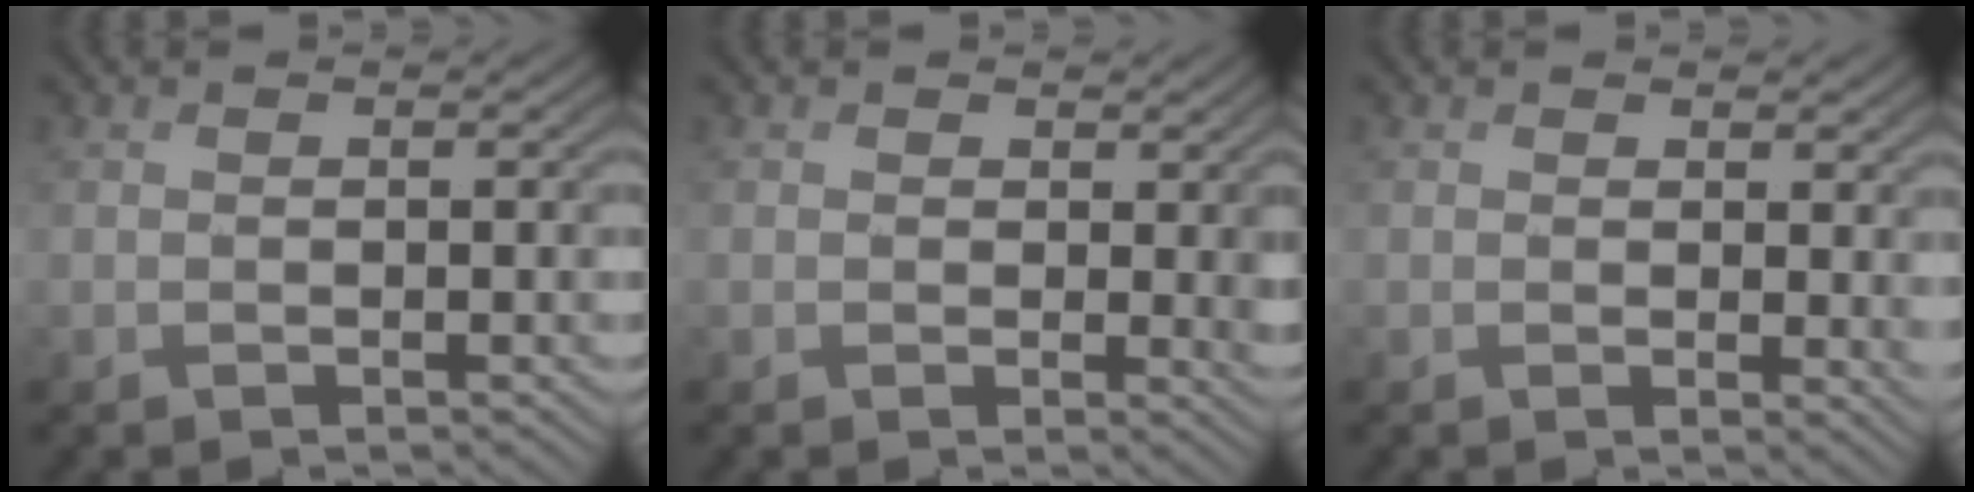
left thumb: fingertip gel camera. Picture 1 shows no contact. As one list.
[{"total": 2.4, "force": [0.8, 1.8, 1.3], "torque": [-0.025, -0.007, 0.010]}, {"total": 2.3, "force": [1.2, 1.1, 1.7], "torque": [-0.023, -0.006, 0.020]}]